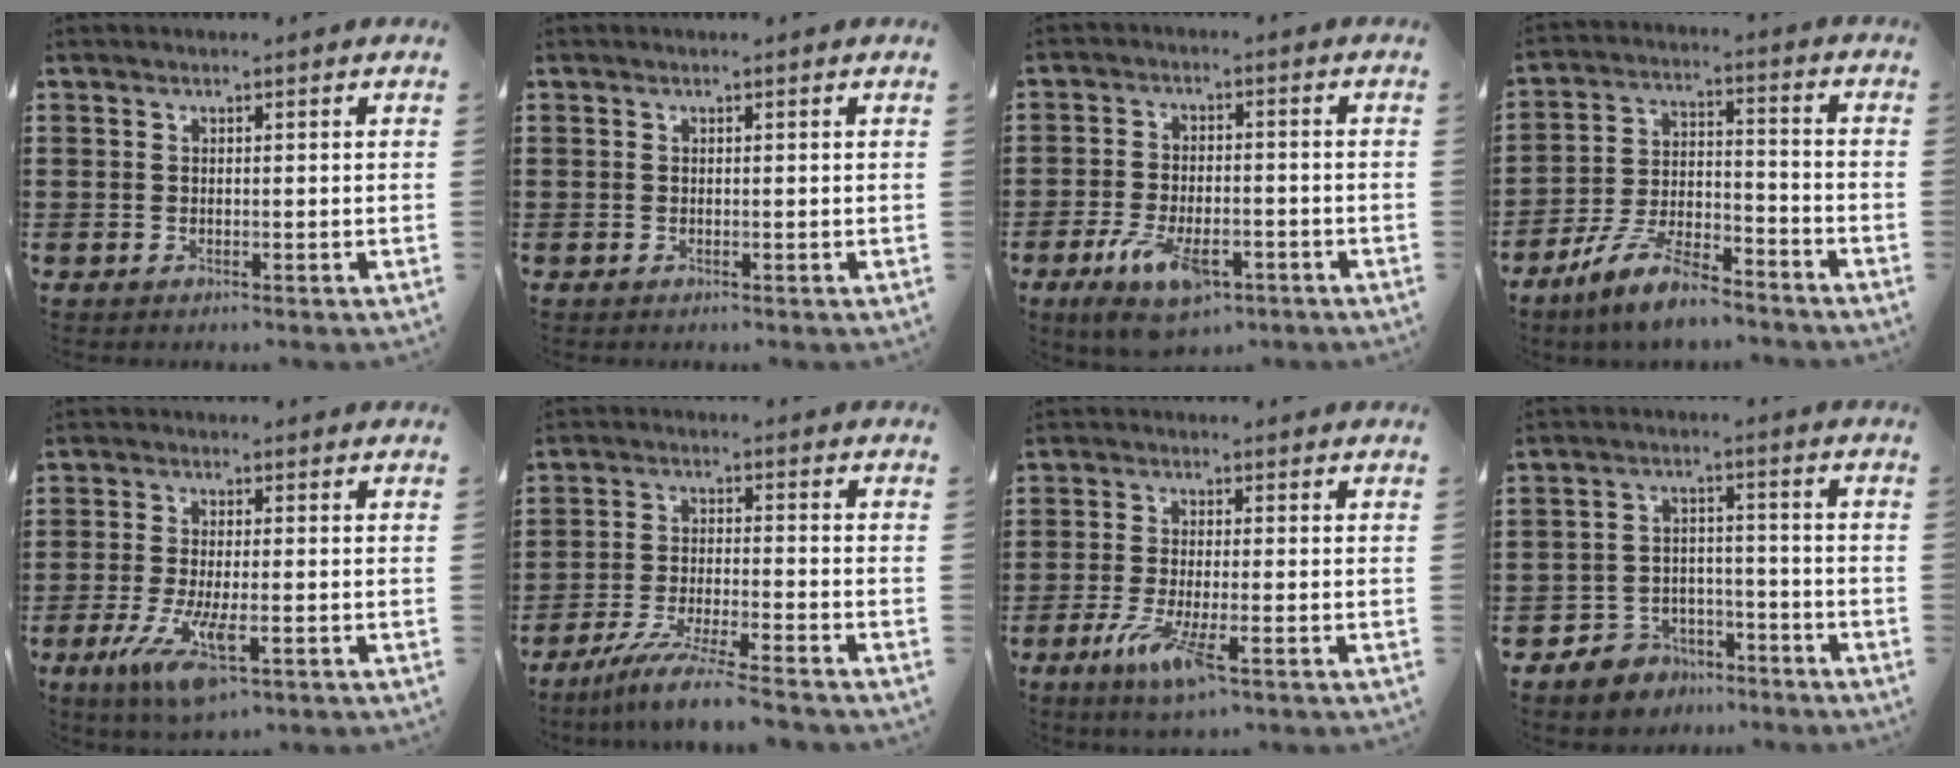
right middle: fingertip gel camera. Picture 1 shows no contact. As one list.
[{"total": 0.0}, {"total": 8.0, "force": [-4.6, 3.5, 5.7], "torque": [-0.119, -0.003, -0.082]}, {"total": 9.7, "force": [-8.0, 2.0, 5.0], "torque": [-0.111, 0.013, -0.158]}, {"total": 7.9, "force": [-3.0, 2.4, 6.9], "torque": [-0.152, -0.016, -0.052]}, {"total": 7.2, "force": [-6.2, -0.5, 3.6], "torque": [-0.071, -0.016, -0.117]}, {"total": 6.2, "force": [-2.8, 1.2, 5.4], "torque": [-0.119, -0.019, -0.051]}, {"total": 5.1, "force": [-4.6, 2.1, 0.0], "torque": [-0.014, 0.014, -0.095]}]